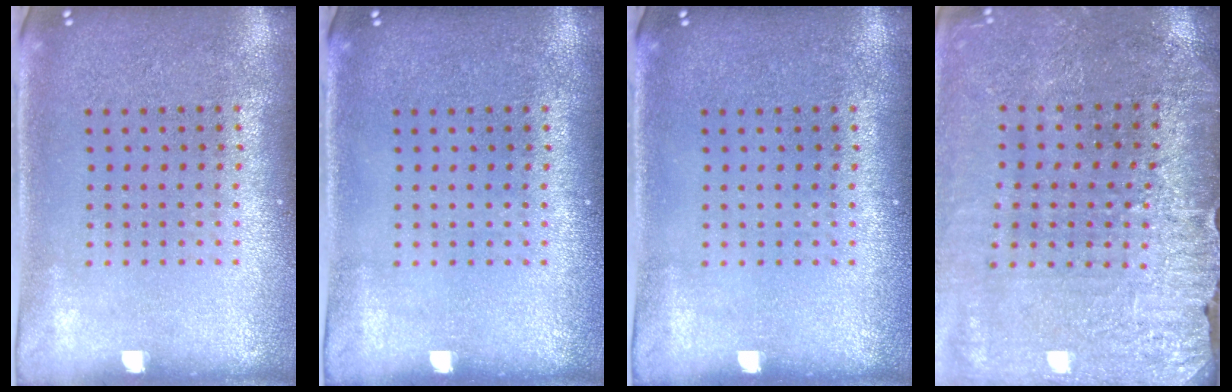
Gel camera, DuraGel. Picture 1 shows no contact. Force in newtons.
{"total": 0.0}
{"total": 0.0}
{"total": 3.0, "press": 3.0, "slide": 0.3}